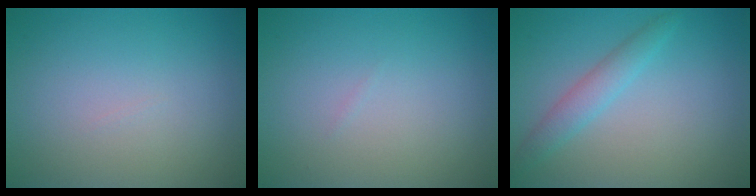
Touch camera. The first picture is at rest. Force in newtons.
{"total": 0.0}
{"total": 2.2, "press": 2.2, "slide": 0.1}